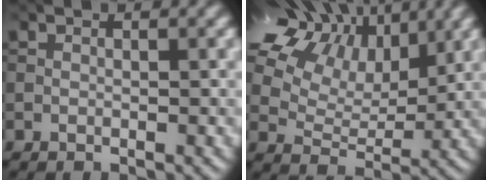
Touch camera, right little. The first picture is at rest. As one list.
[{"total": 13.1, "force": [7.7, 8.1, 7.0], "torque": [-0.164, 0.047, 0.140]}]